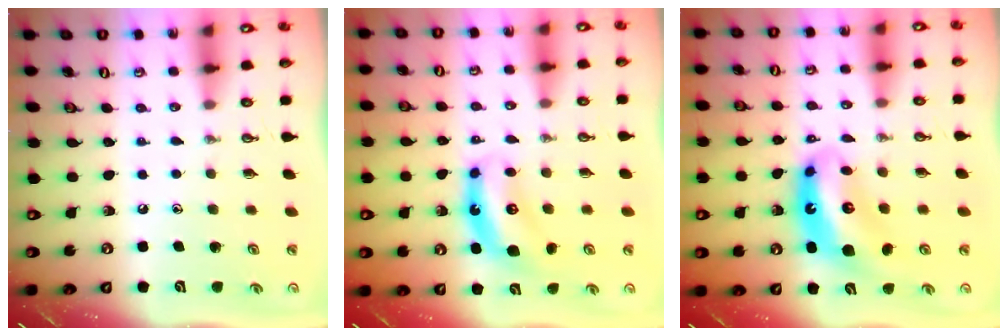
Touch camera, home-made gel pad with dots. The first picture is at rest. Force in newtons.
{"total": 7.2, "press": 7.2, "slide": 0.5}
{"total": 11.3, "press": 11.2, "slide": 1.0}